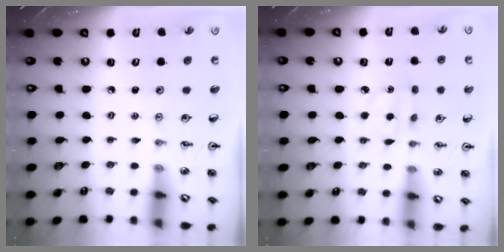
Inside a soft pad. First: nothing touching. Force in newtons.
{"total": 2.7, "press": 2.6, "slide": 0.9}